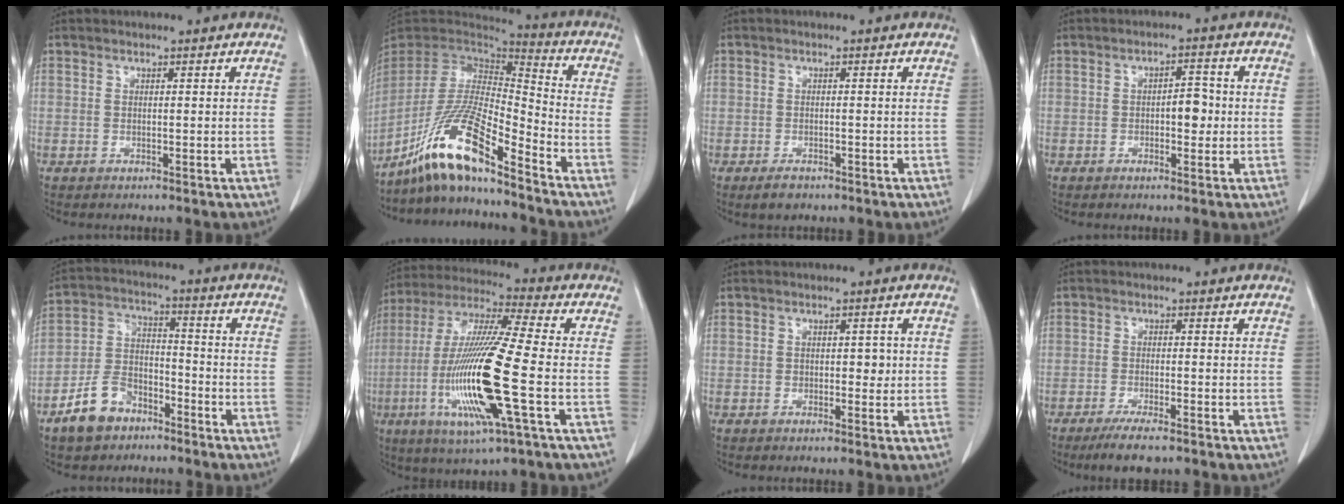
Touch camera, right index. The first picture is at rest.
{"total": 15.3, "force": [-11.1, 1.2, 10.5], "torque": [-0.205, -0.009, -0.207]}
{"total": 2.2, "force": [-1.5, 1.3, 0.9], "torque": [-0.017, 0.000, -0.017]}
{"total": 3.5, "force": [-0.2, 1.7, 3.1], "torque": [-0.036, 0.010, 0.000]}
{"total": 9.1, "force": [-6.0, 5.5, 4.1], "torque": [-0.097, 0.010, -0.109]}
{"total": 18.8, "force": [-4.4, 0.7, 18.2], "torque": [-0.378, -0.017, -0.085]}
{"total": 2.1, "force": [0.2, 1.3, 1.6], "torque": [-0.013, 0.006, 0.005]}
{"total": 5.8, "force": [-4.2, 0.9, 3.9], "torque": [-0.064, -0.014, -0.066]}